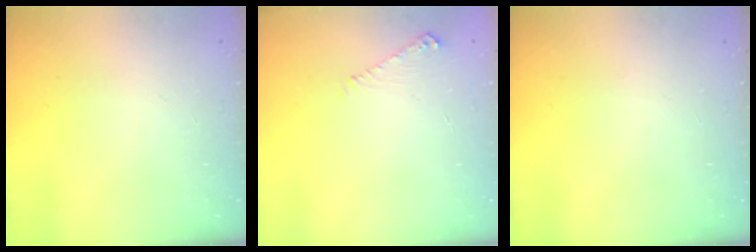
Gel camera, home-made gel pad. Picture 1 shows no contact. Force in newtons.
{"total": 4.7, "press": 4.7, "slide": 0.7}
{"total": 0.0}